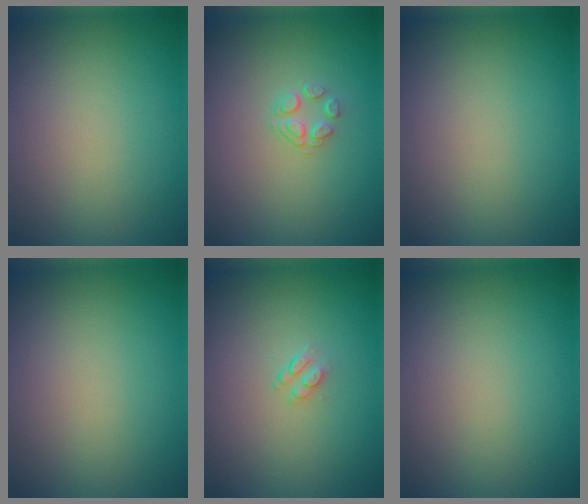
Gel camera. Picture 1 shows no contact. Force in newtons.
{"total": 1.7, "press": 1.0, "slide": 1.4}
{"total": 0.0}
{"total": 0.0}
{"total": 1.1, "press": 0.7, "slide": 0.8}
{"total": 0.0}